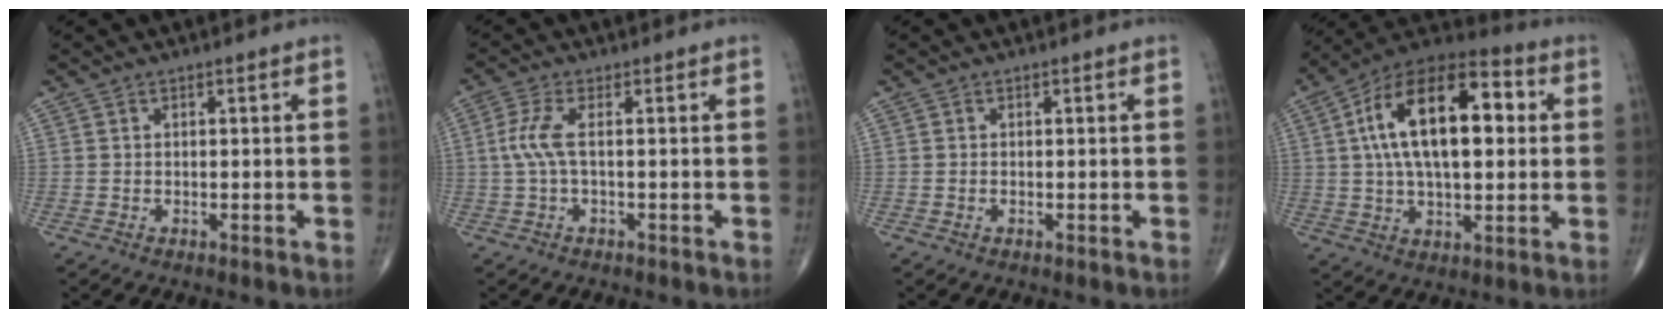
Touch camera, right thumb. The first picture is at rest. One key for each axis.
{"total": 4.4, "fx": 0.1, "fy": 1.1, "fz": 4.3, "tx": -0.120, "ty": 0.007, "tz": -0.003}
{"total": 0.0}
{"total": 21.4, "fx": 3.8, "fy": 10.5, "fz": 18.2, "tx": -0.298, "ty": 0.023, "tz": 0.051}